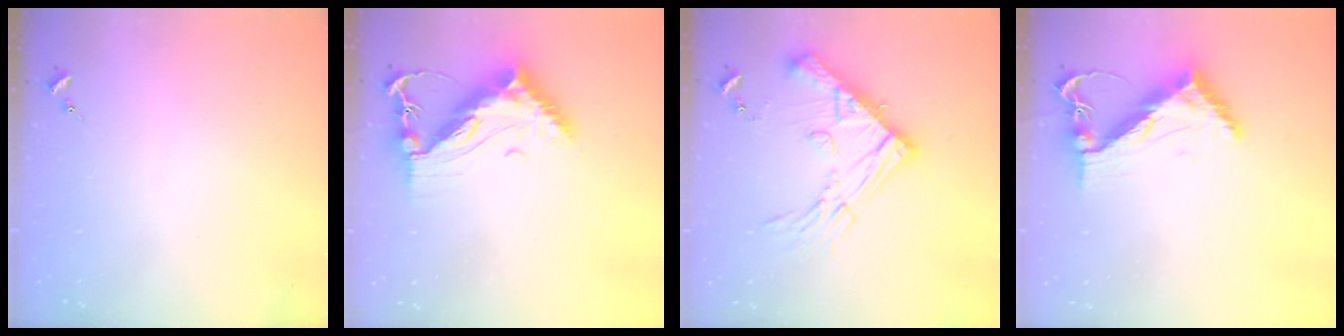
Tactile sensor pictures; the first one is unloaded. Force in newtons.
{"total": 13.5, "press": 13.4, "slide": 1.3}
{"total": 20.5, "press": 20.3, "slide": 2.3}
{"total": 10.7, "press": 10.6, "slide": 1.3}